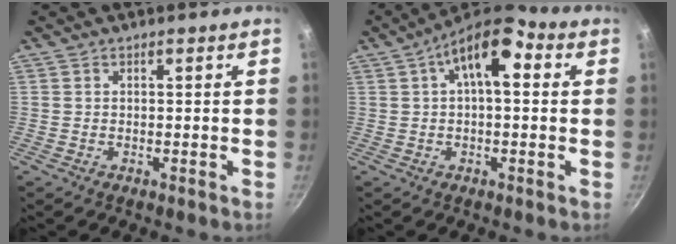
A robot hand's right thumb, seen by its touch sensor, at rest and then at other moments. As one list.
[{"total": 11.5, "force": [3.4, 5.5, 9.6], "torque": [-0.134, 0.028, 0.043]}]